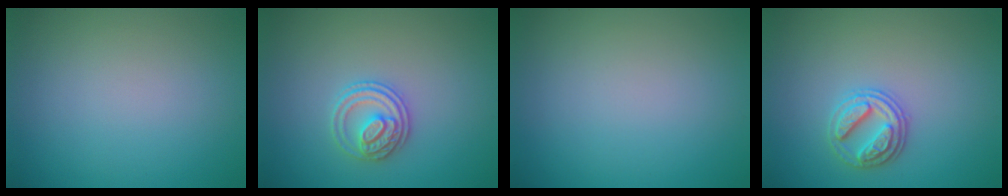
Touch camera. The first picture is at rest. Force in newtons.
{"total": 2.7, "press": 2.6, "slide": 0.7}
{"total": 0.0}
{"total": 2.6, "press": 2.6, "slide": 0.5}